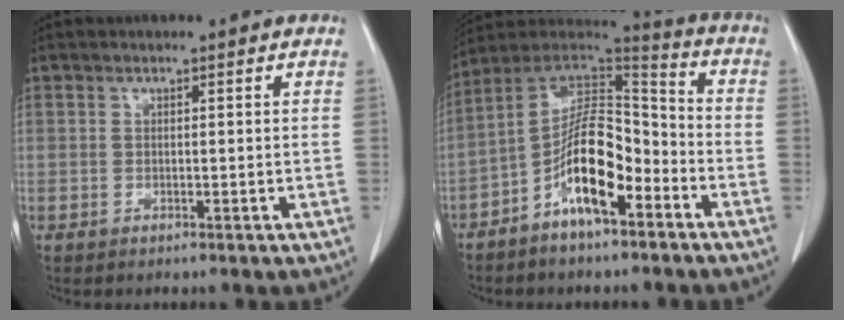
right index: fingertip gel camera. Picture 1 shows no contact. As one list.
[{"total": 13.2, "force": [-6.0, 4.2, 10.9], "torque": [-0.200, 0.023, -0.107]}]